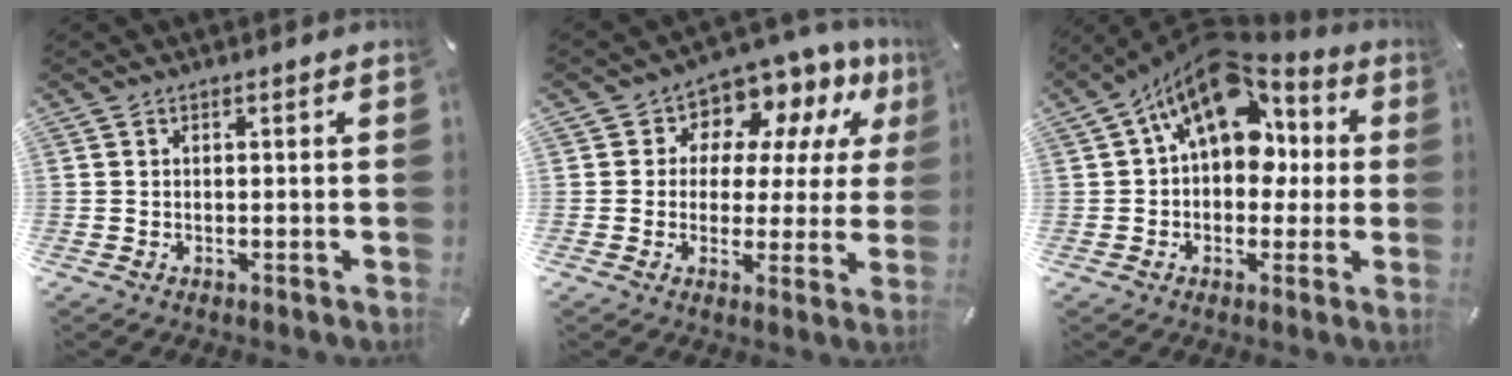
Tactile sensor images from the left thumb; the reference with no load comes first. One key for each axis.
{"total": 8.4, "fx": 5.5, "fy": 5.9, "fz": 2.4, "tx": -0.050, "ty": -0.059, "tz": 0.100}
{"total": 16.7, "fx": 6.1, "fy": 10.9, "fz": 11.0, "tx": -0.181, "ty": -0.031, "tz": 0.107}